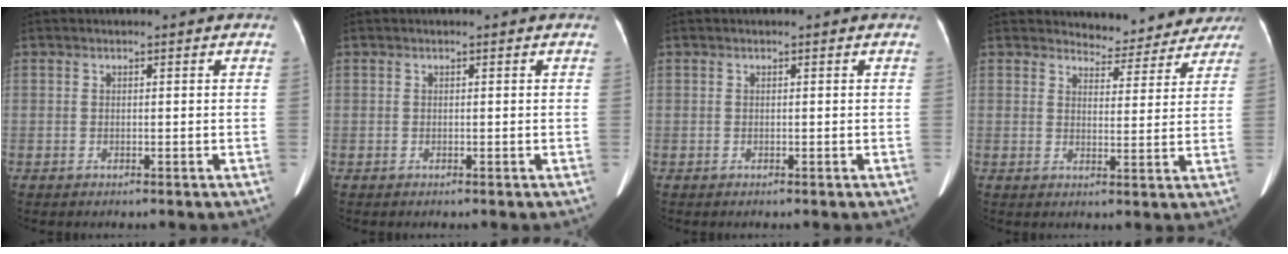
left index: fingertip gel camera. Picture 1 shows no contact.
{"total": 0.0}
{"total": 0.0}
{"total": 9.4, "force": [8.9, 2.9, -0.2], "torque": [0.027, -0.006, 0.090]}